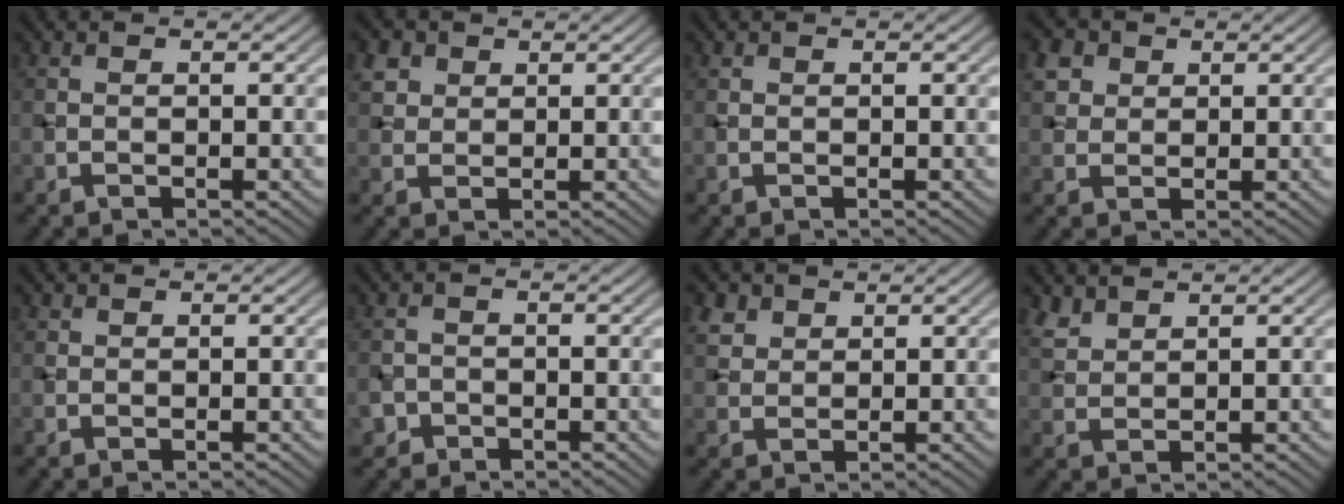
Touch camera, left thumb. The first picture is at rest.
{"total": 3.1, "force": [1.6, 2.4, 1.2], "torque": [-0.039, 0.000, 0.037]}
{"total": 0.0}
{"total": 4.2, "force": [2.0, 3.3, 1.7], "torque": [-0.058, 0.003, 0.042]}
{"total": 0.6, "force": [0.4, 0.4, 0.1], "torque": [0.000, -0.001, 0.009]}
{"total": 1.9, "force": [-1.1, 1.5, 0.2], "torque": [0.002, -0.001, -0.025]}
{"total": 2.7, "force": [1.8, 1.9, 1.0], "torque": [-0.029, 0.005, 0.038]}
{"total": 2.8, "force": [2.3, 1.2, 1.1], "torque": [-0.033, 0.003, 0.057]}